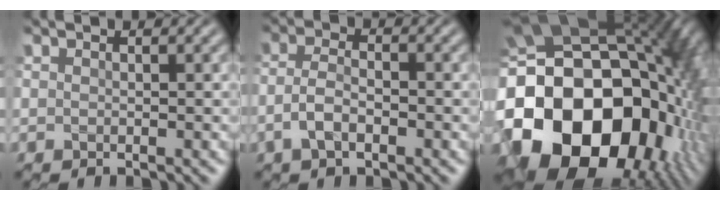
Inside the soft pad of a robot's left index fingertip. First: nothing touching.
{"total": 3.0, "force": [-1.2, 1.3, 2.5], "torque": [-0.057, 0.007, -0.028]}
{"total": 21.9, "force": [-4.1, 15.7, 14.8], "torque": [-0.319, -0.028, -0.056]}